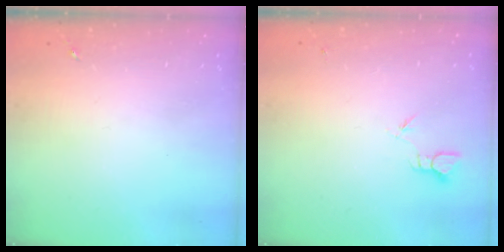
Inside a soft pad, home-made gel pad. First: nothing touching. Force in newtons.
{"total": 2.3, "press": 2.3, "slide": 0.1}